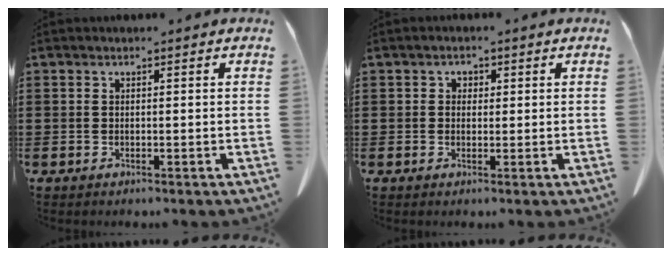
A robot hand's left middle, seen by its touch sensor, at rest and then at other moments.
{"total": 1.1, "force": [0.2, 1.0, 0.5], "torque": [-0.014, 0.006, 0.003]}